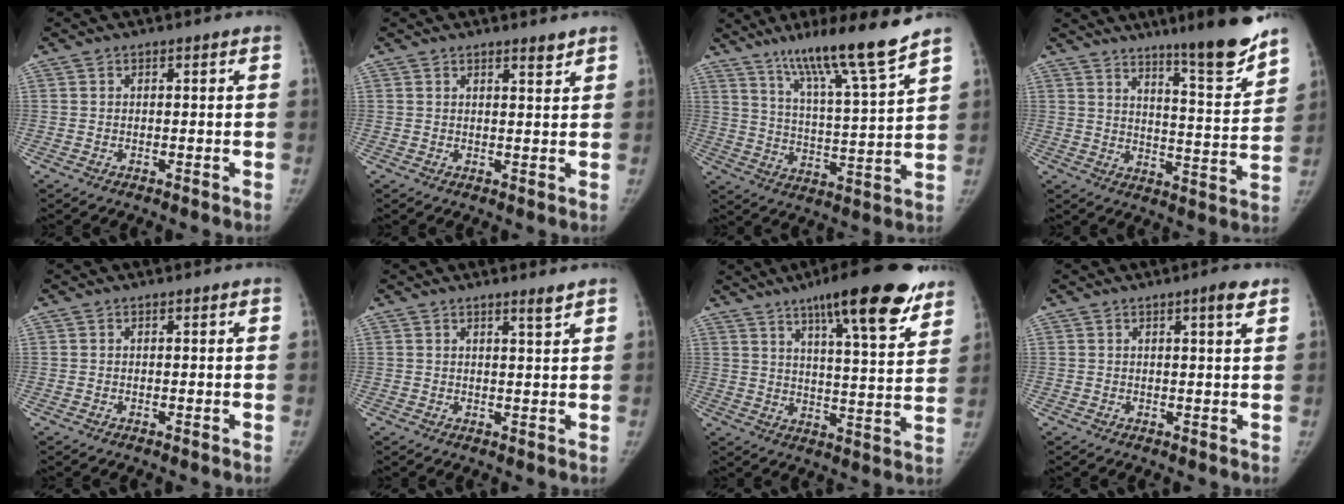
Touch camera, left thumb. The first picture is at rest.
{"total": 2.0, "force": [1.7, 0.1, 1.0], "torque": [-0.012, -0.016, 0.027]}
{"total": 15.4, "force": [11.6, -0.1, 10.0], "torque": [-0.156, -0.071, 0.196]}
{"total": 14.4, "force": [11.1, 0.9, 9.0], "torque": [-0.113, -0.082, 0.171]}
{"total": 0.0}
{"total": 2.2, "force": [1.7, -0.4, 1.3], "torque": [-0.020, -0.019, 0.029]}
{"total": 20.7, "force": [13.6, 4.3, 15.0], "torque": [-0.194, -0.048, 0.197]}
{"total": 3.0, "force": [1.8, 0.2, 2.4], "torque": [-0.037, -0.010, 0.025]}